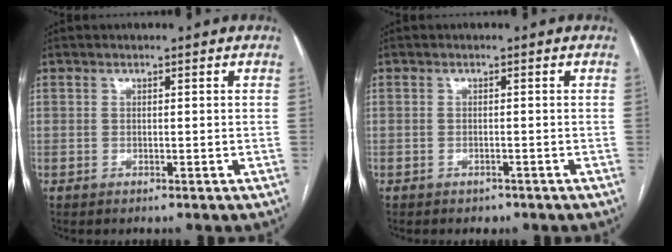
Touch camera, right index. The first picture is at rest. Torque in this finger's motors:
{"motor_torque": [0.27, -0.12, 0.05, -0.02]}